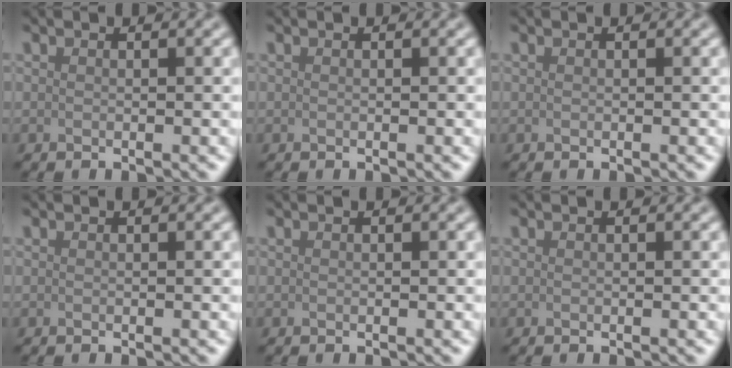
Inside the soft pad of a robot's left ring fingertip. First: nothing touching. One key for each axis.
{"total": 0.0}
{"total": 0.0}
{"total": 0.0}
{"total": 0.0}
{"total": 0.0}